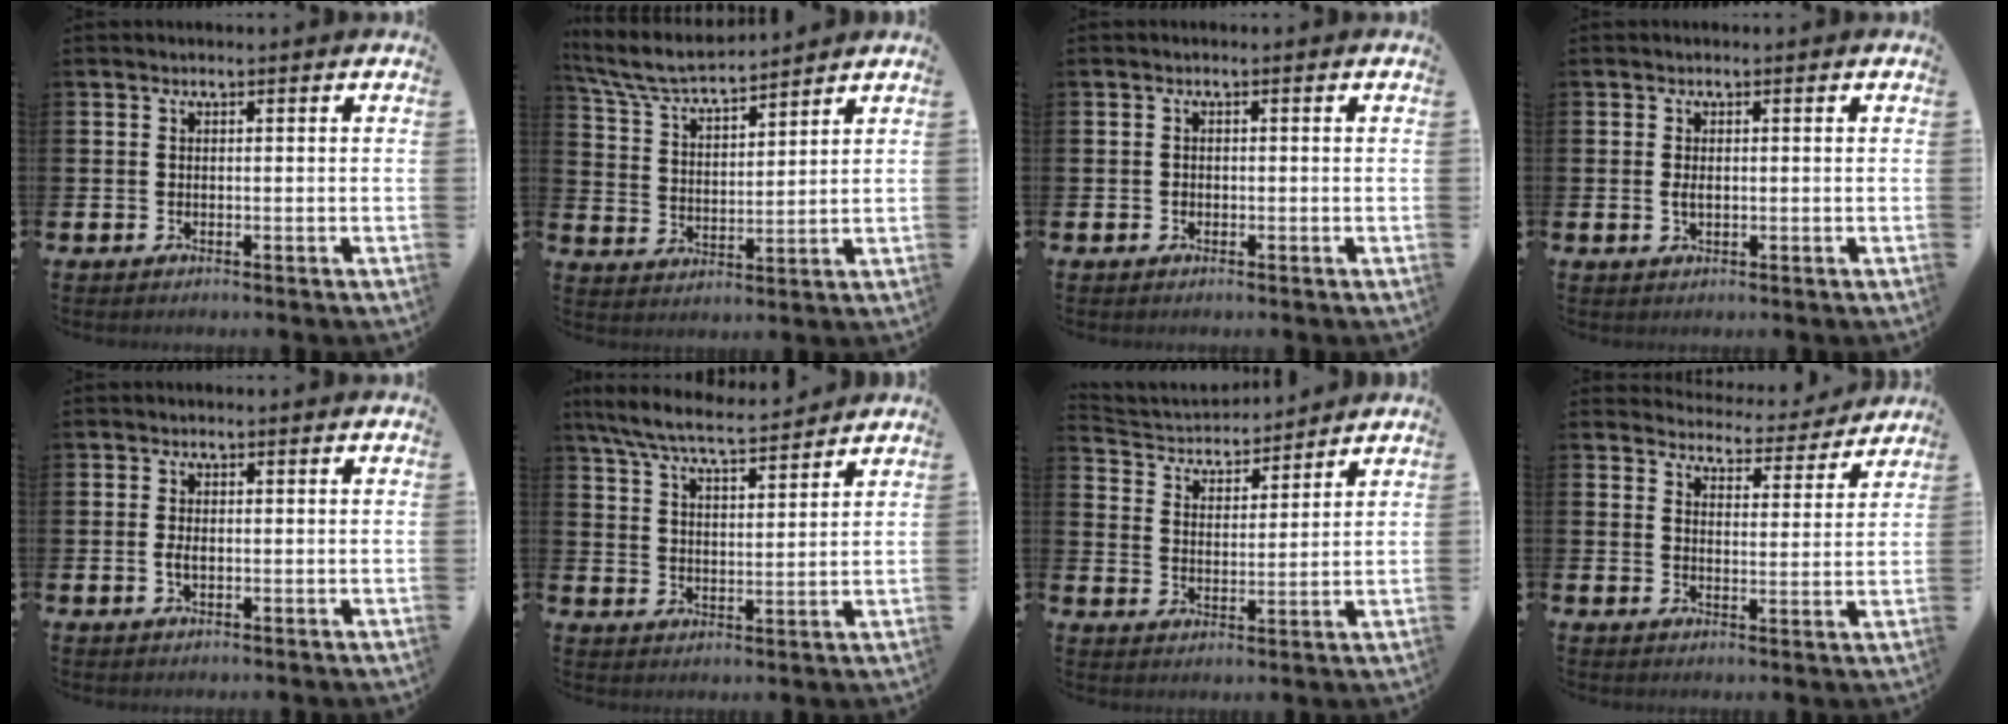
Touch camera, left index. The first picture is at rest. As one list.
[{"total": 6.6, "force": [6.2, 0.7, 2.1], "torque": [-0.072, -0.034, 0.109]}, {"total": 0.6, "force": [-0.3, 0.5, 0.1], "torque": [-0.003, 0.004, -0.008]}, {"total": 1.3, "force": [0.0, 0.7, 1.1], "torque": [-0.022, 0.004, -0.002]}, {"total": 1.7, "force": [-0.2, 1.0, 1.4], "torque": [-0.027, 0.004, -0.006]}, {"total": 7.4, "force": [6.9, 0.9, 2.6], "torque": [-0.076, -0.035, 0.122]}, {"total": 3.9, "force": [3.7, 1.4, 0.0], "torque": [-0.027, -0.028, 0.061]}, {"total": 4.5, "force": [4.4, 0.7, 0.1], "torque": [-0.008, -0.039, 0.072]}]